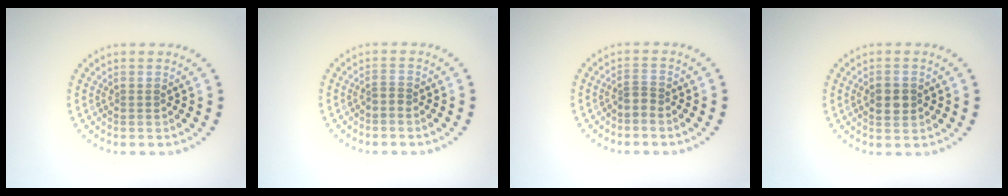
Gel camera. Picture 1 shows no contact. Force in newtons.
{"total": 0.6, "press": 0.4, "slide": 0.5}
{"total": 1.0, "press": 0.6, "slide": 0.8}
{"total": 2.7, "press": 2.7, "slide": 0.0}